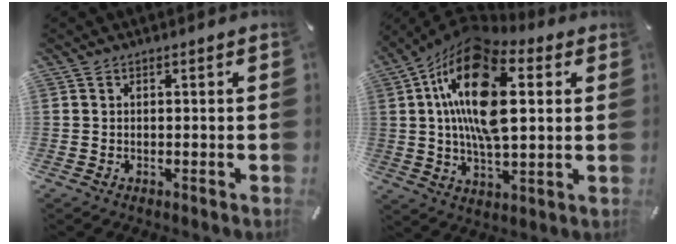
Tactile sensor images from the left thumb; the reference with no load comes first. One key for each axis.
{"total": 20.0, "fx": 4.7, "fy": 10.4, "fz": 16.4, "tx": -0.325, "ty": -0.003, "tz": 0.075}